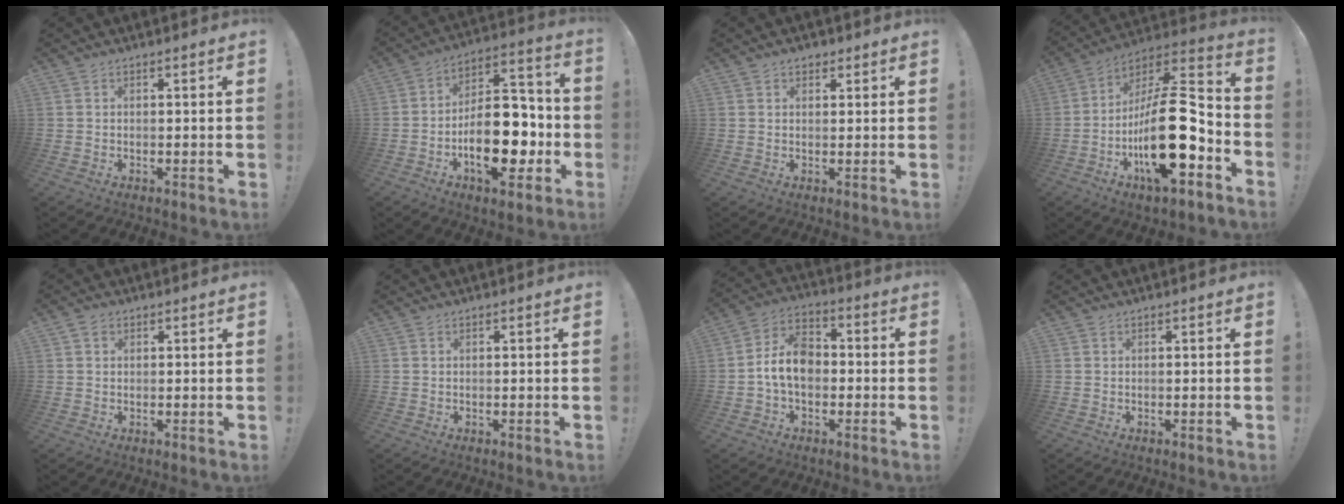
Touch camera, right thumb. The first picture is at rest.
{"total": 20.9, "force": [-6.7, 11.1, 16.4], "torque": [-0.251, 0.042, -0.098]}
{"total": 2.2, "force": [1.3, 1.6, 0.8], "torque": [-0.006, -0.003, 0.022]}
{"total": 24.8, "force": [-6.8, 9.7, 21.8], "torque": [-0.377, 0.039, -0.105]}
{"total": 1.3, "force": [0.7, 1.0, 0.5], "torque": [-0.008, 0.003, 0.012]}
{"total": 0.0}
{"total": 11.2, "force": [-1.5, 8.0, 7.7], "torque": [-0.133, 0.018, -0.023]}
{"total": 0.0}